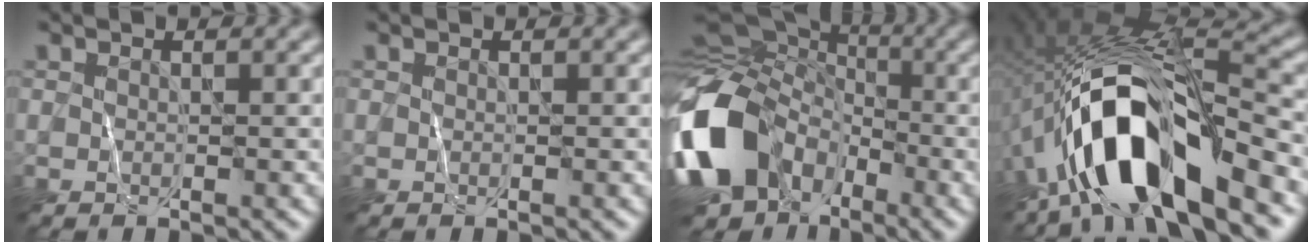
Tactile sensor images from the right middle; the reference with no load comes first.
{"total": 0.0}
{"total": 15.8, "force": [-6.0, 11.1, 9.5], "torque": [-0.217, -0.012, -0.120]}
{"total": 12.5, "force": [-6.1, 4.1, 10.1], "torque": [-0.192, 0.011, -0.116]}